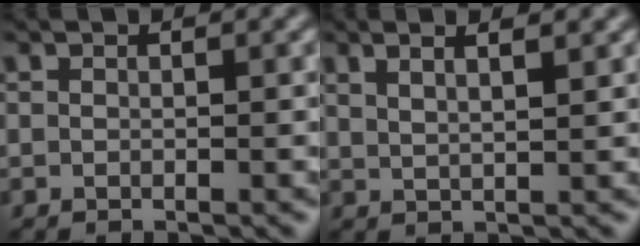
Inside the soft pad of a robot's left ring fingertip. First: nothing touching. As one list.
[{"total": 4.1, "force": [2.7, 1.6, 2.7], "torque": [-0.015, 0.020, 0.012]}]